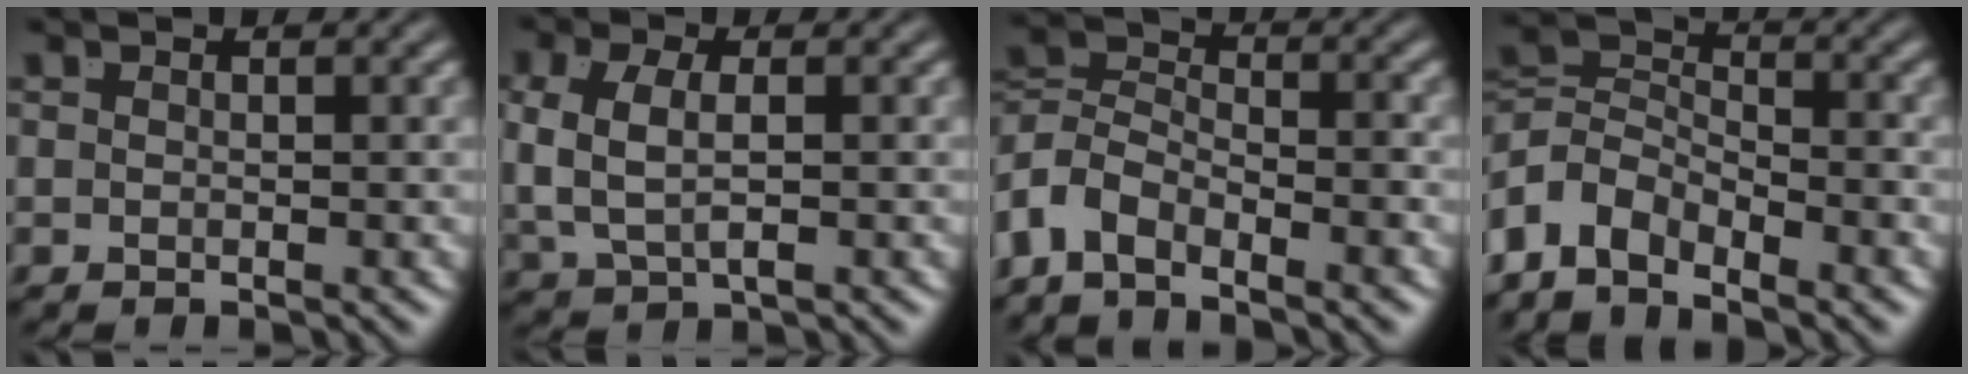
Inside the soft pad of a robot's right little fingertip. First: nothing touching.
{"total": 4.4, "force": [0.3, 2.8, 3.4], "torque": [-0.084, -0.006, 0.014]}
{"total": 7.6, "force": [-3.0, 6.2, 3.3], "torque": [-0.089, -0.029, -0.057]}
{"total": 7.7, "force": [-2.3, 6.1, 4.1], "torque": [-0.102, -0.034, -0.038]}